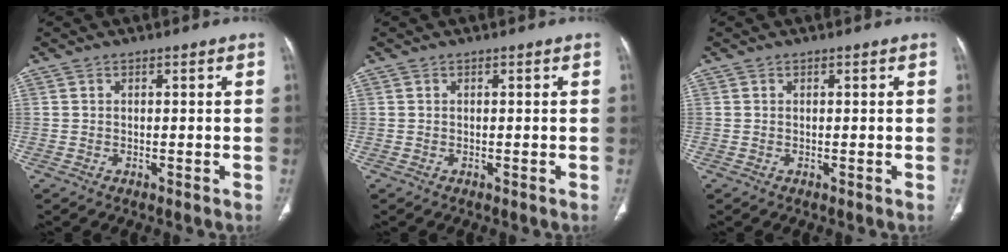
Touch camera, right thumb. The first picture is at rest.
{"total": 0.0}
{"total": 0.0}